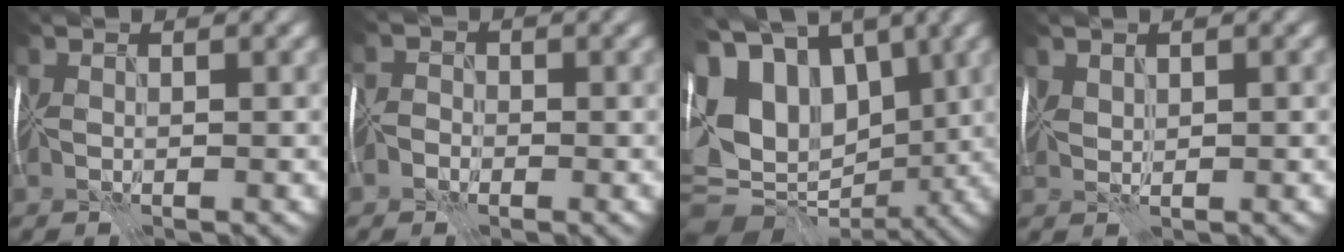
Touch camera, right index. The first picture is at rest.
{"total": 1.7, "force": [-1.4, 0.9, 0.0], "torque": [0.016, 0.008, -0.034]}
{"total": 14.8, "force": [3.8, 10.0, 10.2], "torque": [-0.196, 0.014, 0.080]}
{"total": 0.9, "force": [0.9, -0.1, -0.1], "torque": [-0.001, -0.002, 0.029]}